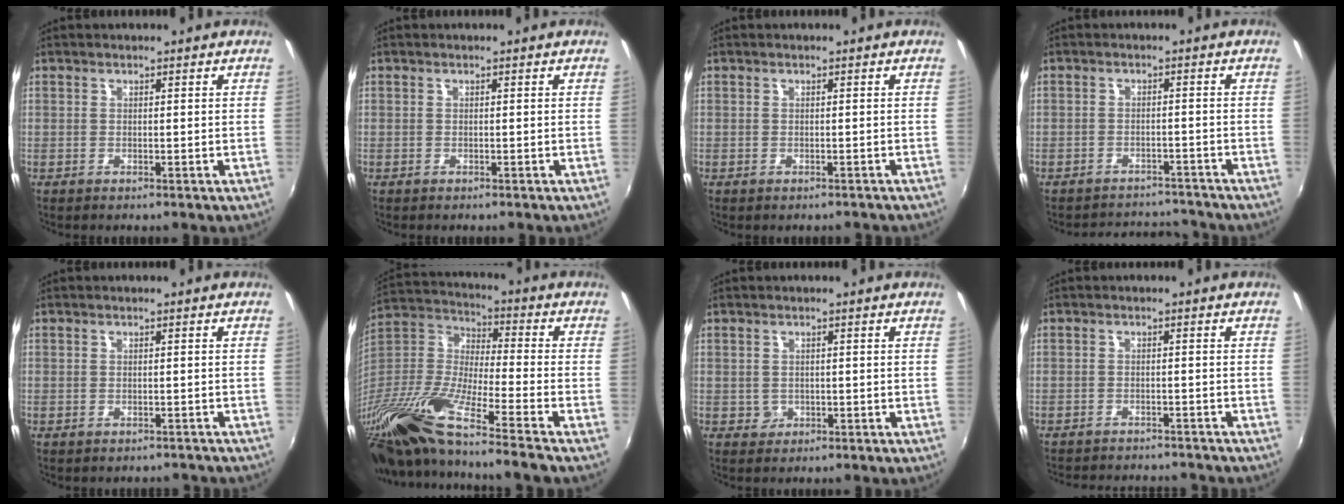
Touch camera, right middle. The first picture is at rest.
{"total": 0.0}
{"total": 1.3, "force": [-1.1, 0.7, 0.4], "torque": [-0.009, -0.004, -0.012]}
{"total": 8.2, "force": [-7.5, 3.2, 1.2], "torque": [-0.034, 0.026, -0.098]}
{"total": 3.1, "force": [-2.8, 1.2, 0.8], "torque": [-0.011, -0.008, -0.031]}
{"total": 25.1, "force": [-18.3, 1.7, 17.1], "torque": [-0.301, -0.051, -0.340]}
{"total": 1.4, "force": [-0.2, 1.4, 0.2], "torque": [0.000, -0.001, -0.001]}
{"total": 9.9, "force": [-9.0, 2.4, 3.2], "torque": [-0.077, -0.015, -0.126]}